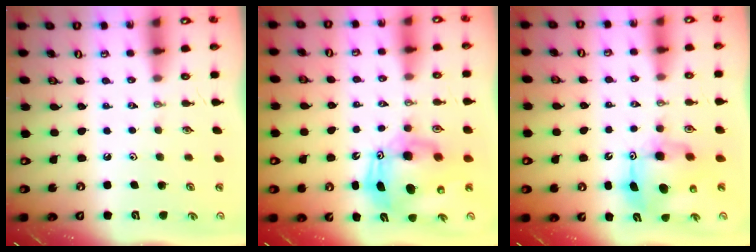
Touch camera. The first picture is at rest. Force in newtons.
{"total": 12.5, "press": 12.3, "slide": 2.4}
{"total": 9.3, "press": 9.3, "slide": 0.7}